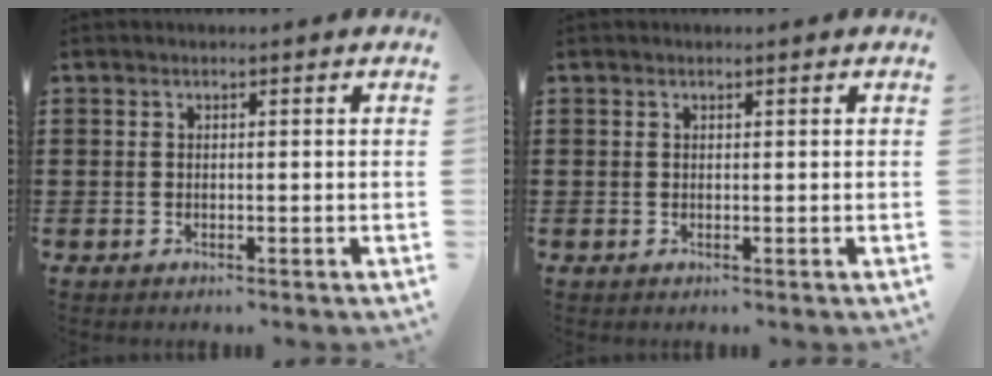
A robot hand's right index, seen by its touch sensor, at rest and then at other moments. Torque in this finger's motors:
{"motor_torque": [-0.02, -0.07, -0.01, 0.00]}